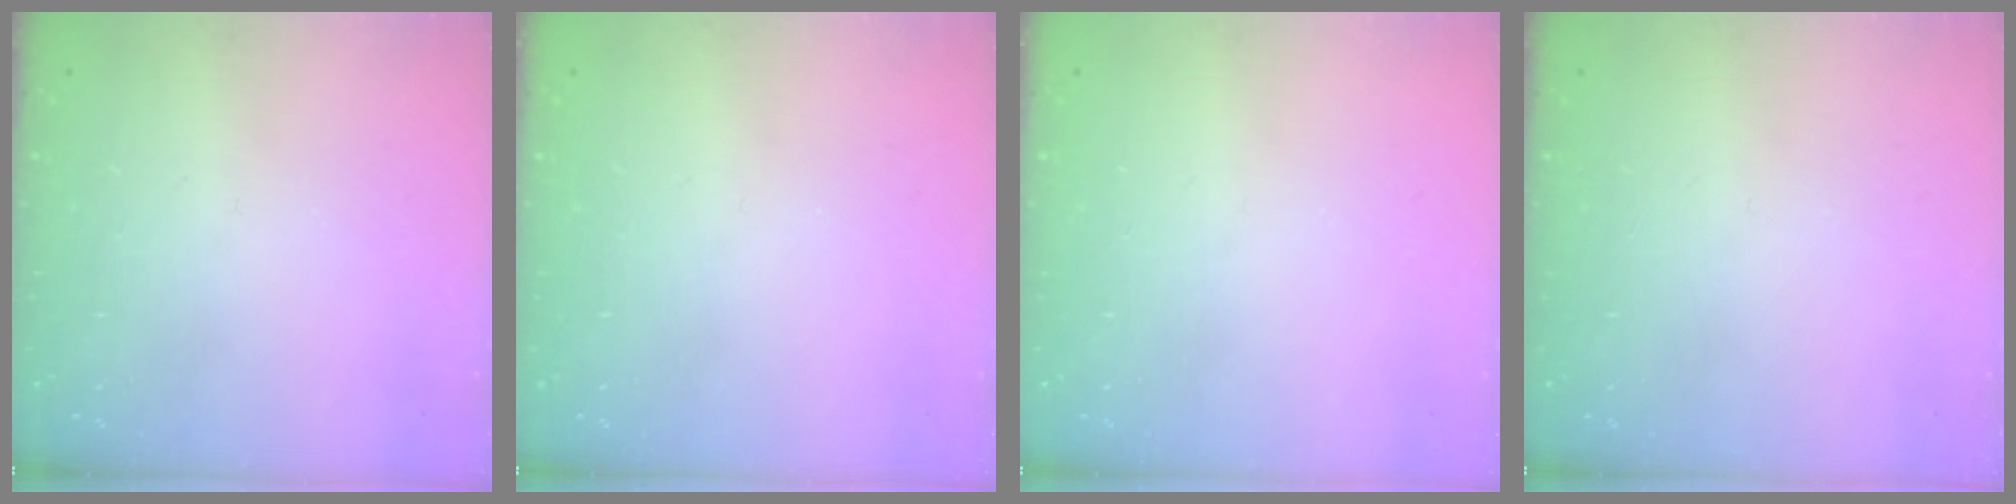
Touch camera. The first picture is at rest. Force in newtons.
{"total": 0.0}
{"total": 0.0}
{"total": 0.0}